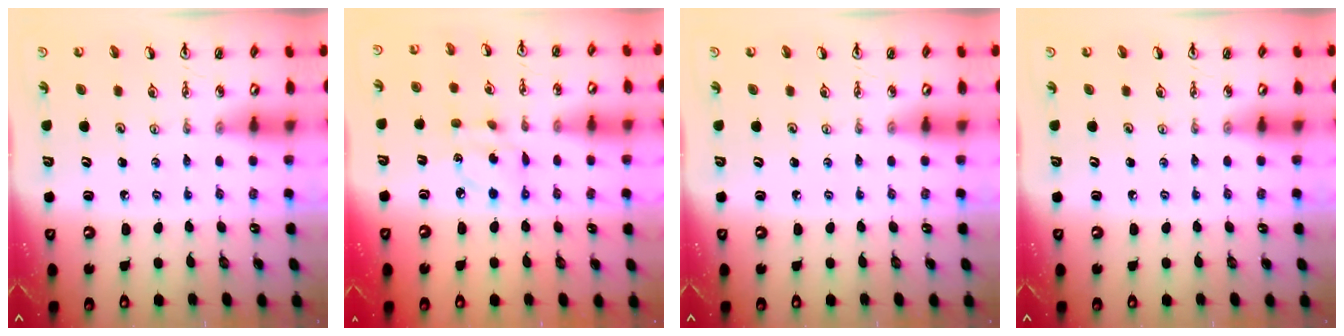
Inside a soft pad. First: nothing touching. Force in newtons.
{"total": 6.8, "press": 6.8, "slide": 0.1}
{"total": 0.0}
{"total": 0.0}